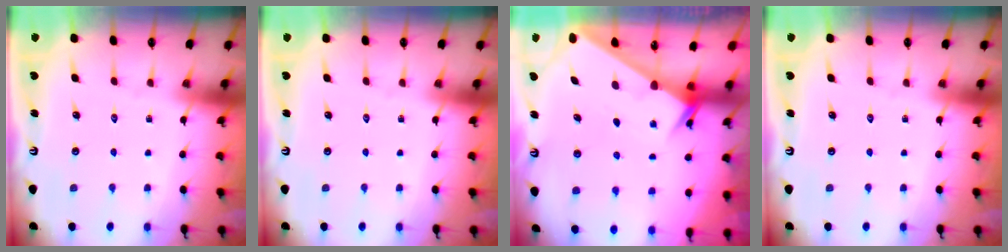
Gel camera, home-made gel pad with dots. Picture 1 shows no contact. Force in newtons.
{"total": 0.0}
{"total": 2.0, "press": 2.0, "slide": 0.1}
{"total": 0.0}